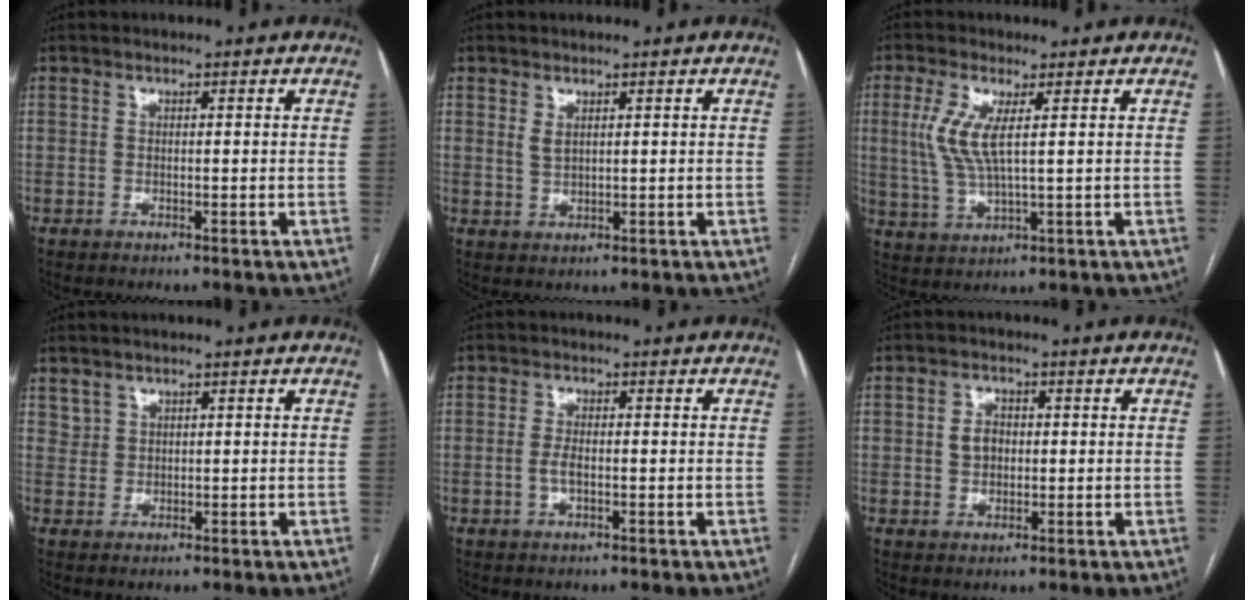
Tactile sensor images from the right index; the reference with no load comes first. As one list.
[{"total": 1.5, "force": [0.8, 0.7, 1.0], "torque": [-0.021, -0.001, 0.022]}, {"total": 6.8, "force": [1.6, 1.3, 6.4], "torque": [-0.156, 0.000, 0.035]}, {"total": 1.2, "force": [1.0, 0.7, -0.1], "torque": [0.009, 0.008, 0.020]}, {"total": 1.9, "force": [-0.3, 0.6, 1.8], "torque": [-0.042, 0.001, -0.006]}, {"total": 3.0, "force": [0.2, 2.3, 1.9], "torque": [-0.034, 0.008, 0.006]}]